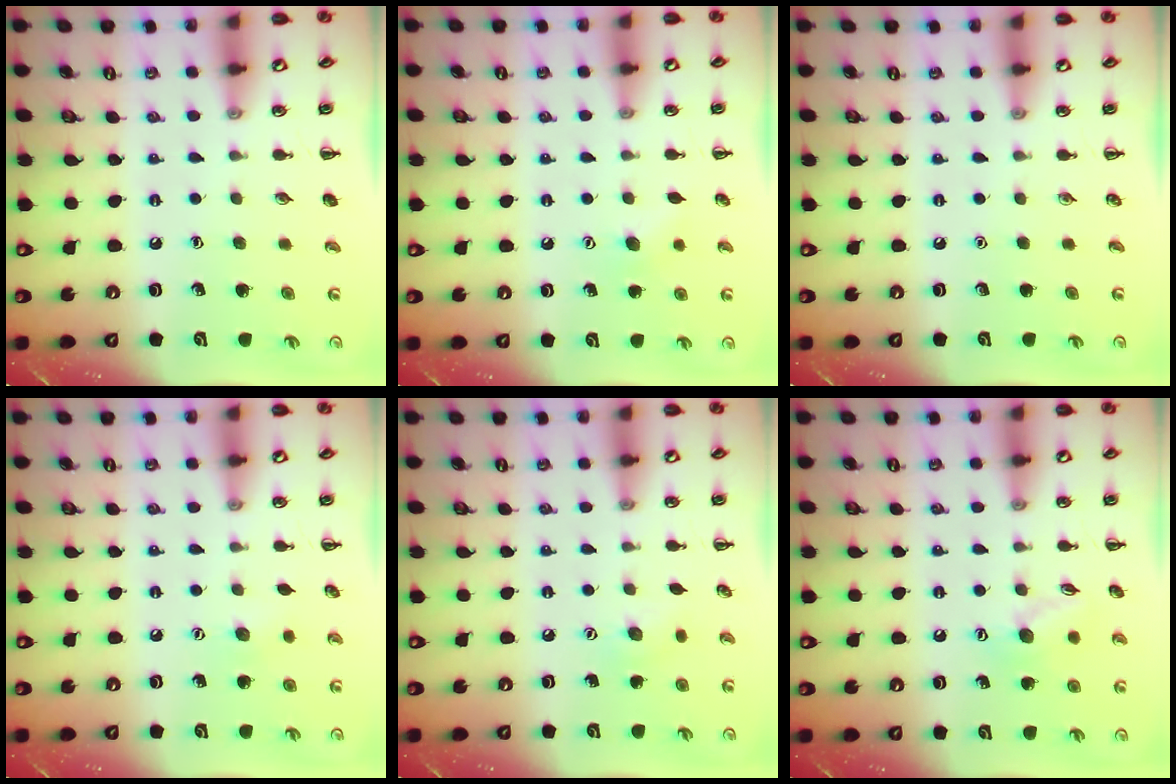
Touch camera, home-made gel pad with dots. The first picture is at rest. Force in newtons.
{"total": 5.3, "press": 5.1, "slide": 1.4}
{"total": 0.0}
{"total": 5.3, "press": 5.1, "slide": 1.3}
{"total": 5.7, "press": 5.5, "slide": 1.4}
{"total": 8.5, "press": 8.5, "slide": 0.7}